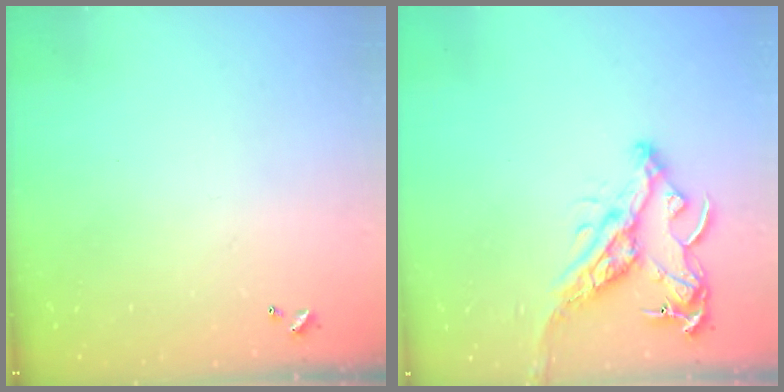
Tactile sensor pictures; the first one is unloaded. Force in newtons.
{"total": 15.3, "press": 15.2, "slide": 1.8}